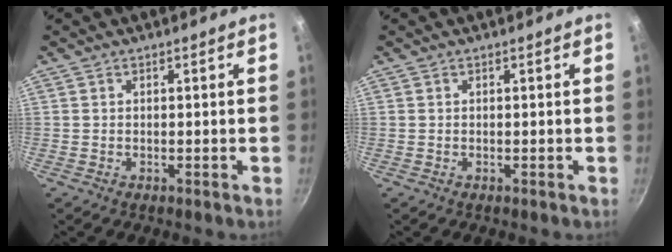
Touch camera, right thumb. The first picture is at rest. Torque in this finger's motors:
{"motor_torque": [-0.23, 0.16, -0.09, -0.18, 0.01]}